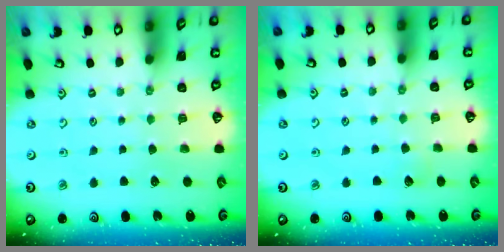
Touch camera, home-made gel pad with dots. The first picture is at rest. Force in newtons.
{"total": 1.8, "press": 1.8, "slide": 0.2}